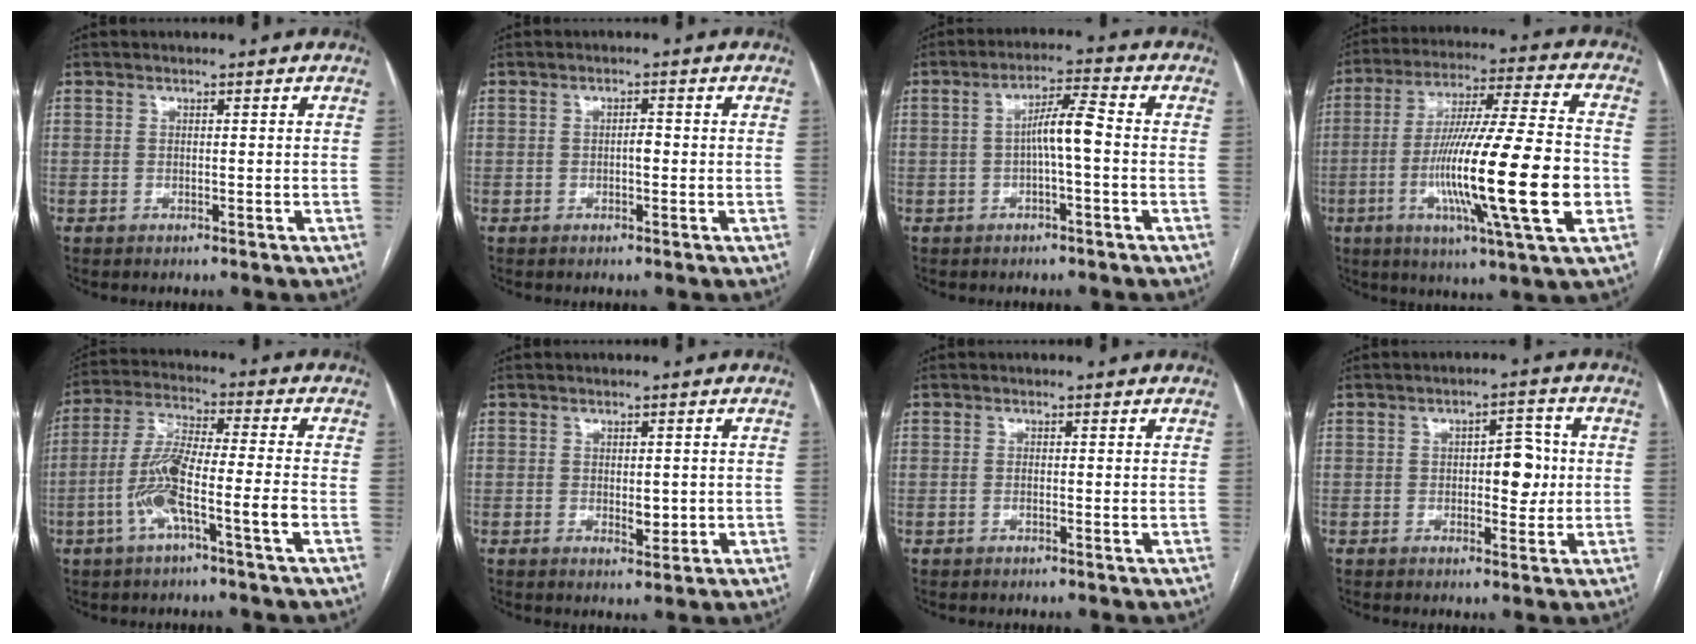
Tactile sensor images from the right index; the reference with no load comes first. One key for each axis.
{"total": 1.2, "fx": -0.3, "fy": 0.5, "fz": 1.1, "tx": -0.014, "ty": 0.004, "tz": -0.006}
{"total": 5.2, "fx": -0.6, "fy": 0.2, "fz": 5.2, "tx": -0.091, "ty": 0.014, "tz": -0.009}
{"total": 22.0, "fx": -5.0, "fy": 0.8, "fz": 21.4, "tx": -0.364, "ty": -0.018, "tz": -0.088}
{"total": 10.1, "fx": -3.7, "fy": 0.3, "fz": 9.3, "tx": -0.193, "ty": 0.011, "tz": -0.075}
{"total": 2.8, "fx": -0.1, "fy": 1.4, "fz": 2.4, "tx": -0.036, "ty": -0.005, "tz": 0.003}
{"total": 0.7, "fx": -0.1, "fy": 0.1, "fz": 0.7, "tx": -0.014, "ty": -0.001, "tz": -0.002}
{"total": 5.3, "fx": 0.2, "fy": 2.4, "fz": 4.7, "tx": -0.060, "ty": 0.012, "tz": 0.006}